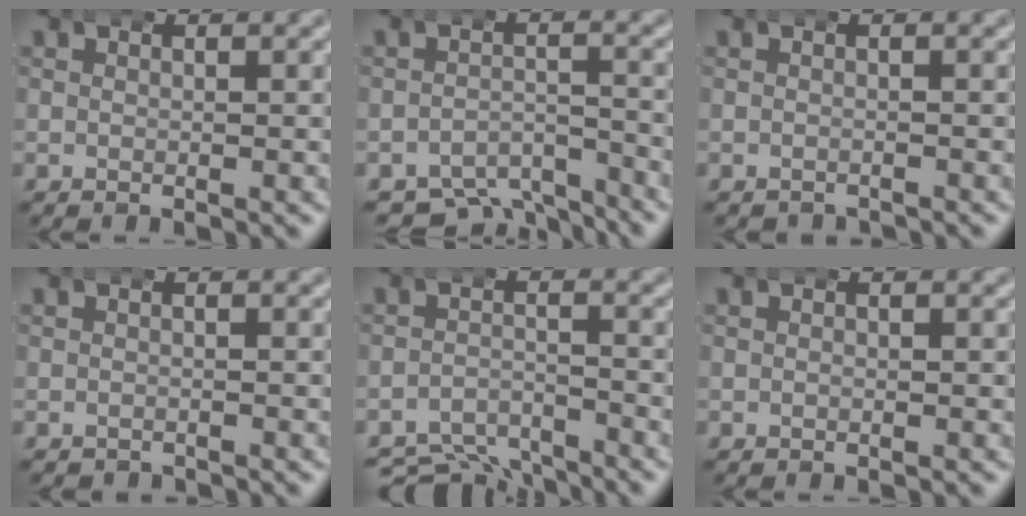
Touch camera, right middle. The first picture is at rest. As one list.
[{"total": 6.3, "force": [-5.3, 2.8, 2.0], "torque": [-0.018, -0.015, -0.092]}, {"total": 1.5, "force": [-1.5, 0.3, -0.1], "torque": [0.001, -0.007, -0.019]}, {"total": 1.2, "force": [-1.2, 0.3, -0.1], "torque": [0.001, -0.007, -0.014]}, {"total": 5.9, "force": [-5.2, 2.4, 1.7], "torque": [-0.017, -0.021, -0.089]}, {"total": 0.0}]